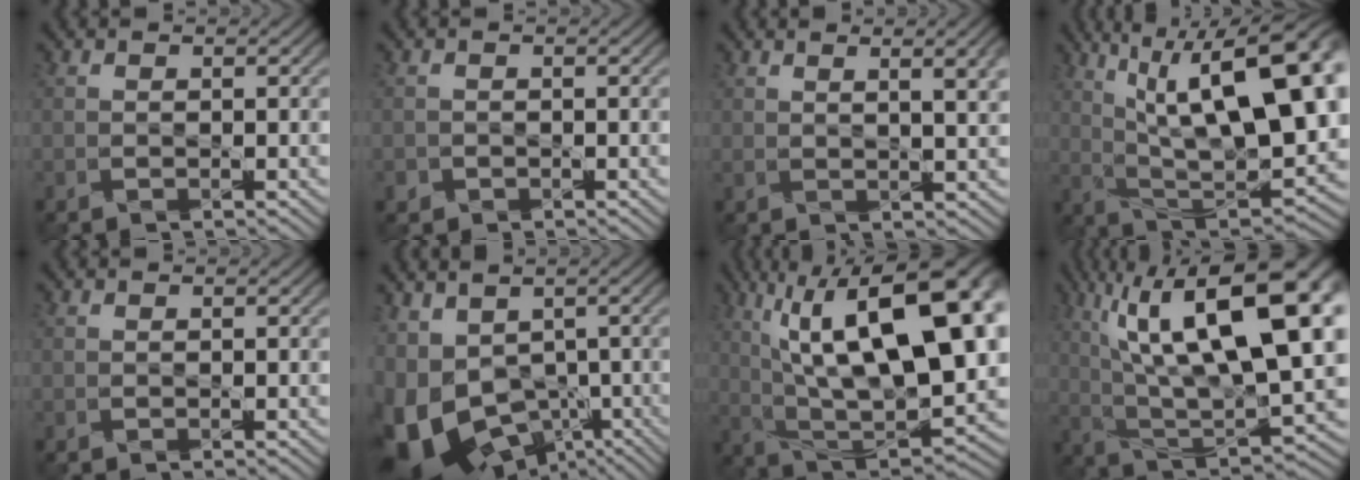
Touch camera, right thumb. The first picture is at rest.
{"total": 1.4, "force": [-0.9, 1.0, -0.3], "torque": [0.005, -0.004, -0.013]}
{"total": 5.2, "force": [2.0, 1.6, 4.5], "torque": [-0.037, 0.017, 0.027]}
{"total": 19.9, "force": [7.1, 7.9, 16.8], "torque": [-0.247, 0.041, 0.113]}
{"total": 0.0}
{"total": 13.3, "force": [-3.4, 9.5, 8.6], "torque": [-0.206, -0.033, -0.020]}
{"total": 21.0, "force": [7.0, 8.7, 17.7], "torque": [-0.275, 0.039, 0.113]}
{"total": 20.1, "force": [7.7, 6.8, 17.2], "torque": [-0.281, 0.033, 0.138]}